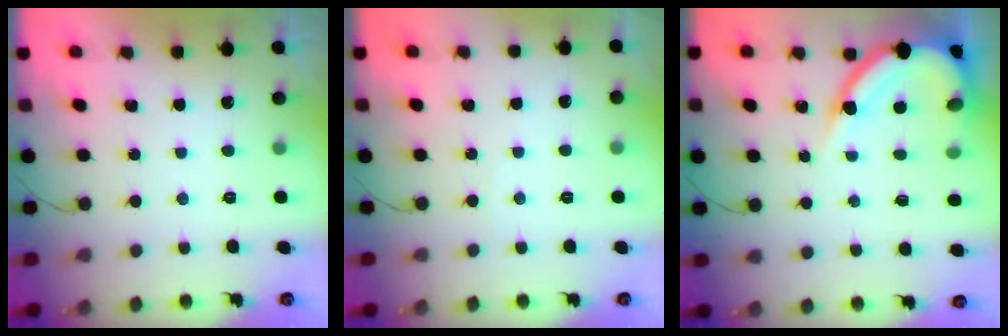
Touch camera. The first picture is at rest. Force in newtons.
{"total": 2.3, "press": 2.2, "slide": 0.3}
{"total": 11.0, "press": 11.0, "slide": 1.0}